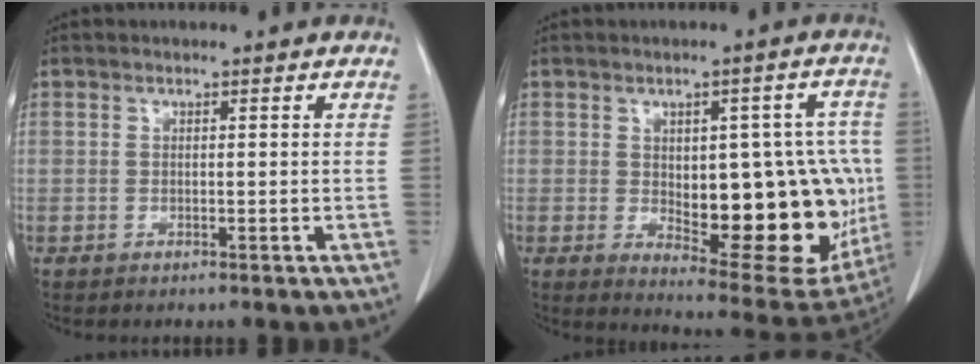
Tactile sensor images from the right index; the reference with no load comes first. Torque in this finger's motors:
{"motor_torque": [0.90, 0.17, 0.33, 0.06]}